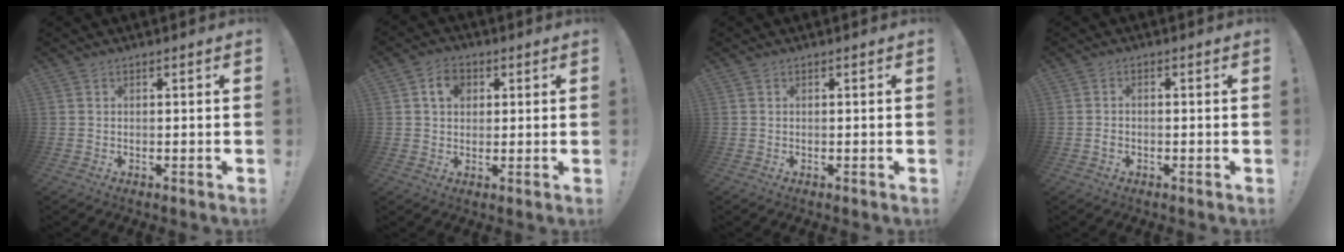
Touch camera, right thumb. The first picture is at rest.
{"total": 6.0, "force": [2.0, 4.6, 3.3], "torque": [-0.045, 0.004, 0.034]}
{"total": 0.0}
{"total": 1.6, "force": [-1.0, 0.8, 1.0], "torque": [-0.023, 0.008, -0.016]}